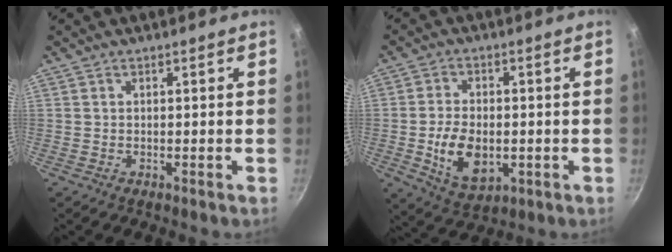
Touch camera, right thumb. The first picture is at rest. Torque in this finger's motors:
{"motor_torque": [-0.39, 0.48, -0.06, -0.02, 0.25]}